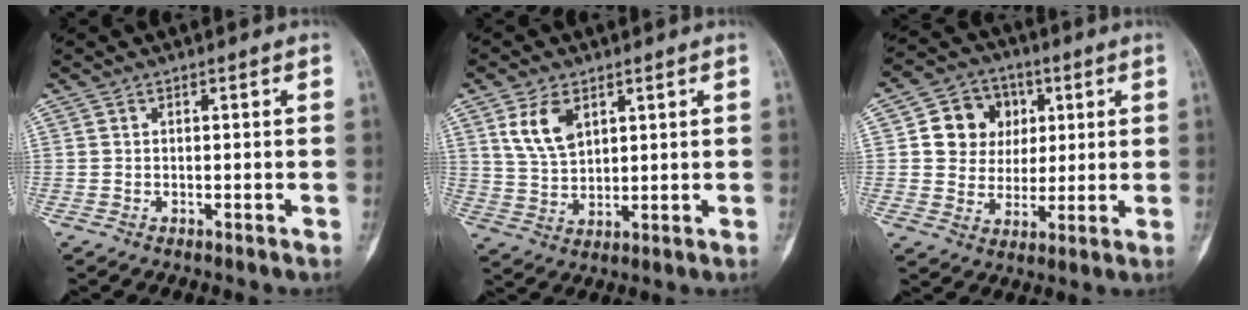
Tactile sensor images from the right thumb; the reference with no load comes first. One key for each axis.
{"total": 7.5, "fx": 3.5, "fy": 4.4, "fz": 5.0, "tx": -0.083, "ty": -0.015, "tz": 0.076}
{"total": 10.8, "fx": 2.8, "fy": 9.6, "fz": 4.1, "tx": -0.018, "ty": -0.001, "tz": 0.046}